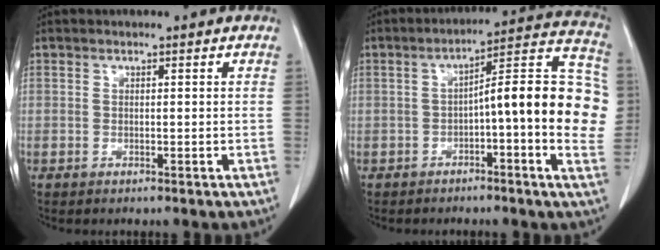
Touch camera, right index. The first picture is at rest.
{"total": 16.5, "force": [-0.7, 2.9, 16.2], "torque": [-0.205, 0.042, -0.010]}